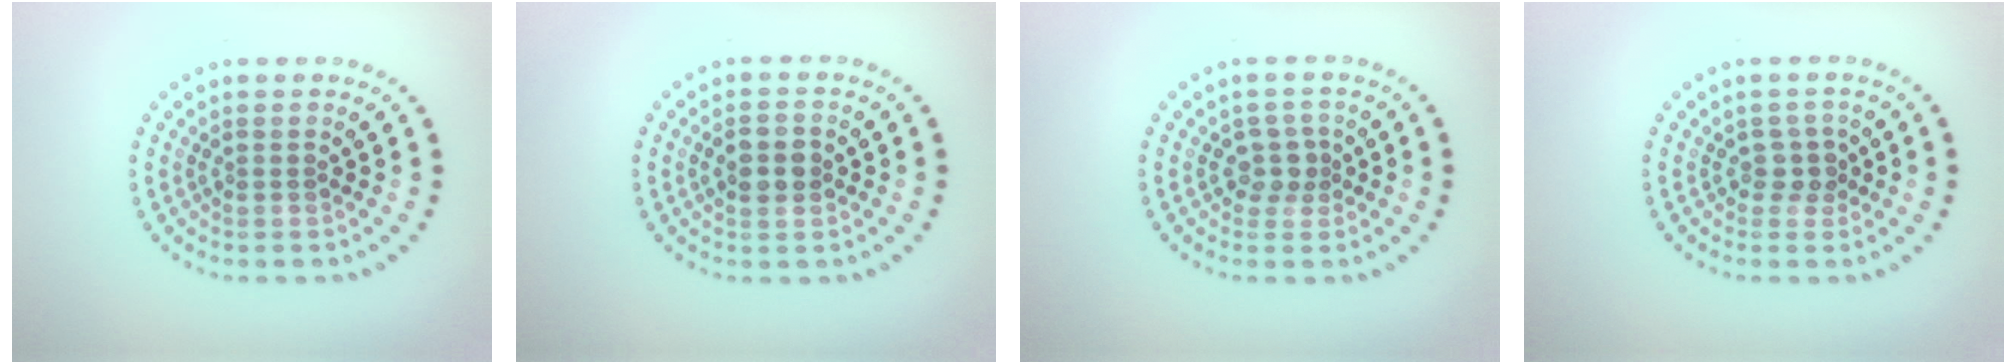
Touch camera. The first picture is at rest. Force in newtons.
{"total": 2.9, "press": 2.9, "slide": 0.1}
{"total": 2.0, "press": 1.7, "slide": 1.1}
{"total": 1.7, "press": 1.4, "slide": 1.0}